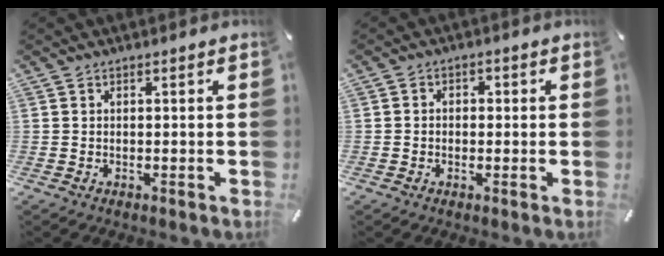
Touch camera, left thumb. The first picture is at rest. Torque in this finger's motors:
{"motor_torque": [-0.03, -0.01, -0.09, -0.05, 0.01]}